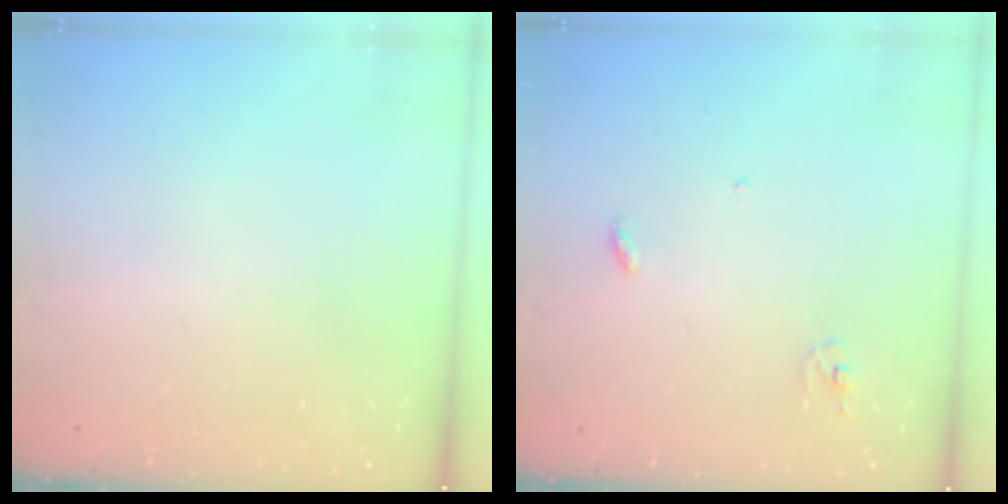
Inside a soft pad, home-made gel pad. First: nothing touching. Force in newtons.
{"total": 2.9, "press": 2.9, "slide": 0.2}